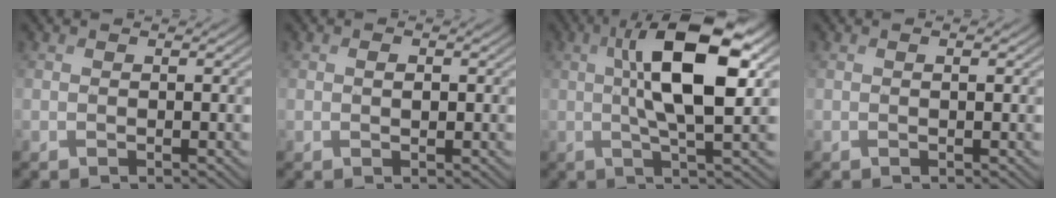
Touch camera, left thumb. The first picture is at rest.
{"total": 1.1, "force": [-0.1, 0.7, 0.8], "torque": [-0.016, -0.002, -0.002]}
{"total": 10.7, "force": [2.0, 3.1, 10.0], "torque": [-0.171, 0.005, 0.029]}
{"total": 0.8, "force": [0.2, 0.2, 0.8], "torque": [-0.008, -0.003, 0.005]}